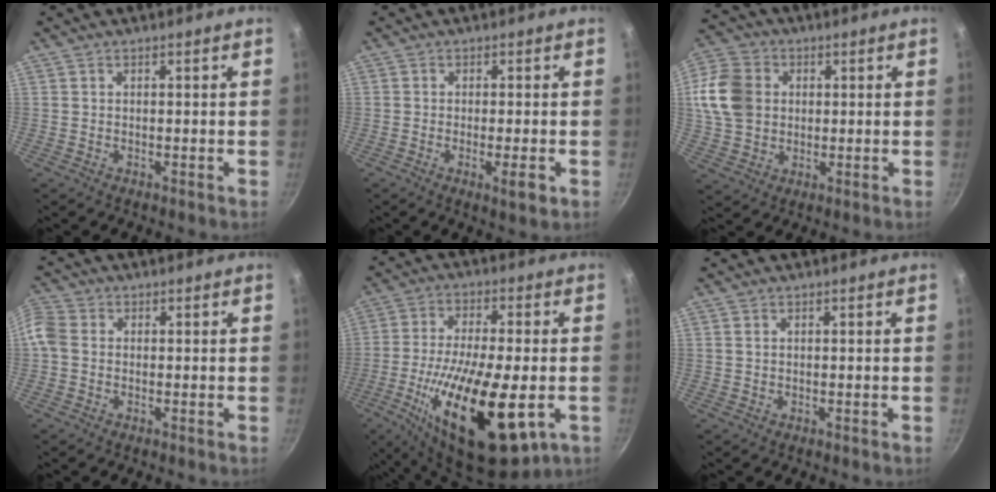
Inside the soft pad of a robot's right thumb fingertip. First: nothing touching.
{"total": 3.9, "force": [-1.3, 0.7, 3.6], "torque": [-0.067, -0.002, -0.023]}
{"total": 16.0, "force": [2.5, 13.2, 8.8], "torque": [-0.182, 0.016, 0.040]}
{"total": 4.6, "force": [-0.3, 3.8, 2.6], "torque": [-0.058, 0.011, -0.024]}
{"total": 22.7, "force": [-6.7, 8.2, 20.1], "torque": [-0.358, -0.002, -0.113]}
{"total": 0.6, "force": [0.2, 0.5, 0.4], "torque": [-0.008, 0.001, 0.003]}